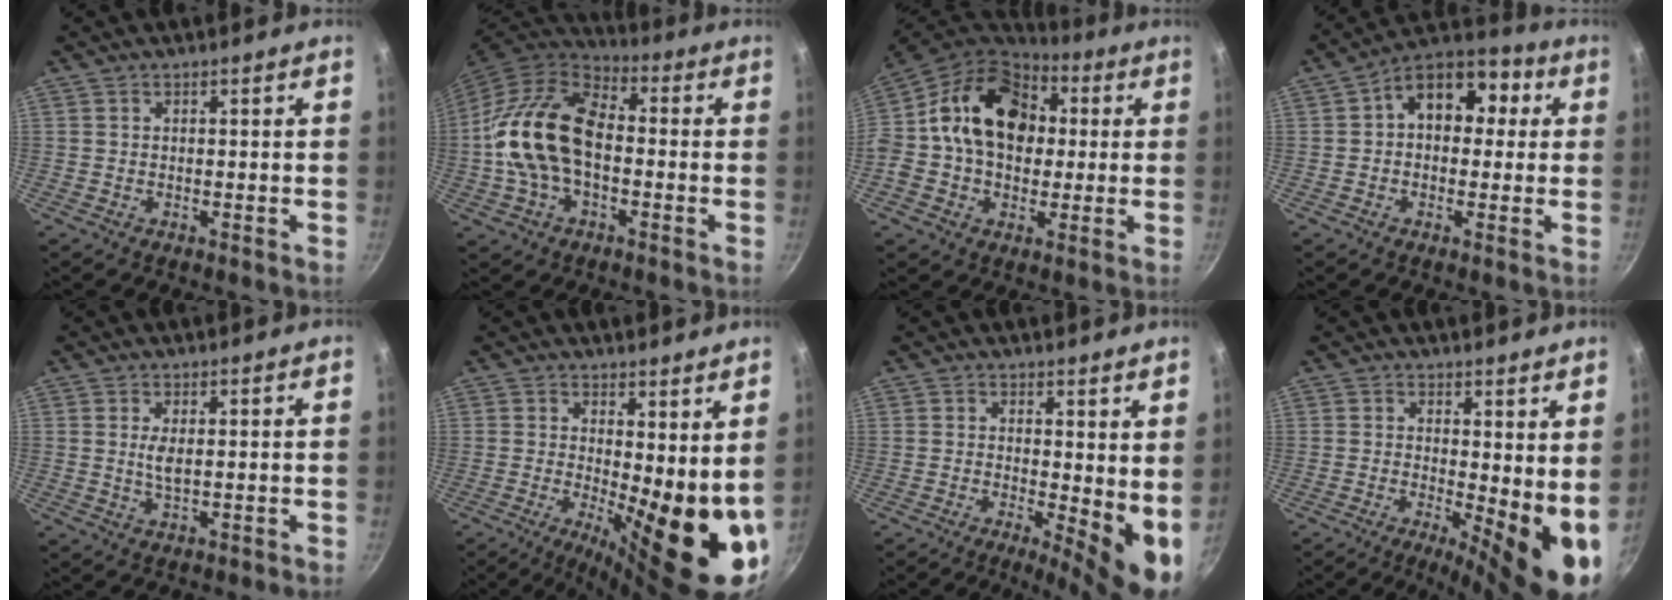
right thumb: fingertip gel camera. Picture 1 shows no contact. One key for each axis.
{"total": 18.0, "fx": -1.3, "fy": 11.4, "fz": 13.9, "tx": -0.241, "ty": 0.036, "tz": -0.036}
{"total": 20.3, "fx": 2.9, "fy": 15.1, "fz": 13.3, "tx": -0.205, "ty": 0.031, "tz": 0.032}
{"total": 13.2, "fx": 2.6, "fy": 9.3, "fz": 8.9, "tx": -0.087, "ty": 0.029, "tz": 0.019}
{"total": 2.7, "fx": 0.5, "fy": 1.0, "fz": 2.4, "tx": -0.048, "ty": -0.004, "tz": 0.012}
{"total": 15.1, "fx": 0.9, "fy": 5.3, "fz": 14.1, "tx": -0.172, "ty": -0.034, "tz": 0.021}
{"total": 8.8, "fx": 0.5, "fy": 3.2, "fz": 8.2, "tx": -0.101, "ty": -0.023, "tz": 0.009}
{"total": 10.8, "fx": 0.1, "fy": 3.6, "fz": 10.2, "tx": -0.120, "ty": -0.020, "tz": 0.005}